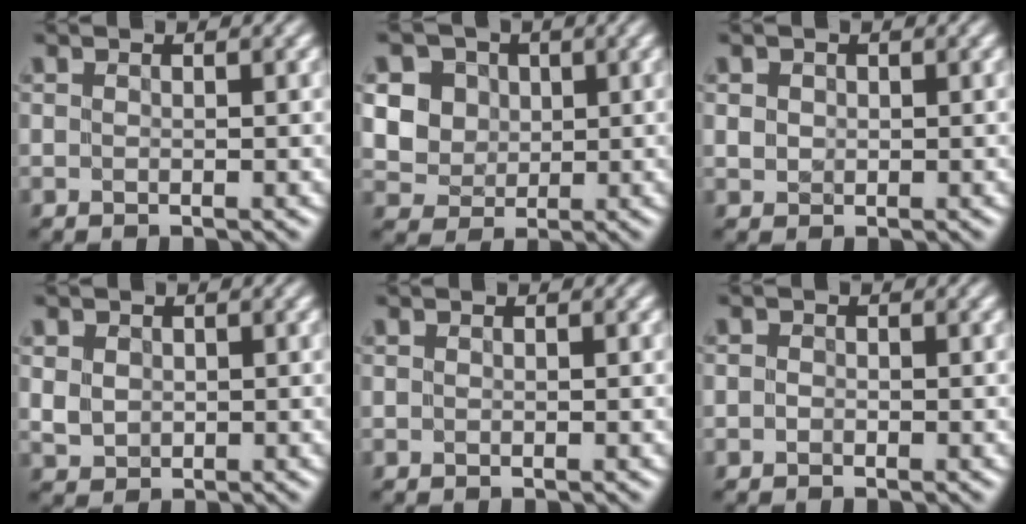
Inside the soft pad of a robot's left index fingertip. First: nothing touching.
{"total": 8.0, "force": [2.4, 6.8, 3.4], "torque": [-0.075, 0.022, 0.035]}
{"total": 0.9, "force": [0.3, 0.8, 0.3], "torque": [-0.001, -0.003, 0.007]}
{"total": 1.8, "force": [0.5, 1.6, 0.7], "torque": [-0.018, -0.002, 0.014]}
{"total": 0.0}
{"total": 0.6, "force": [-0.3, 0.4, 0.2], "torque": [-0.002, -0.002, -0.009]}